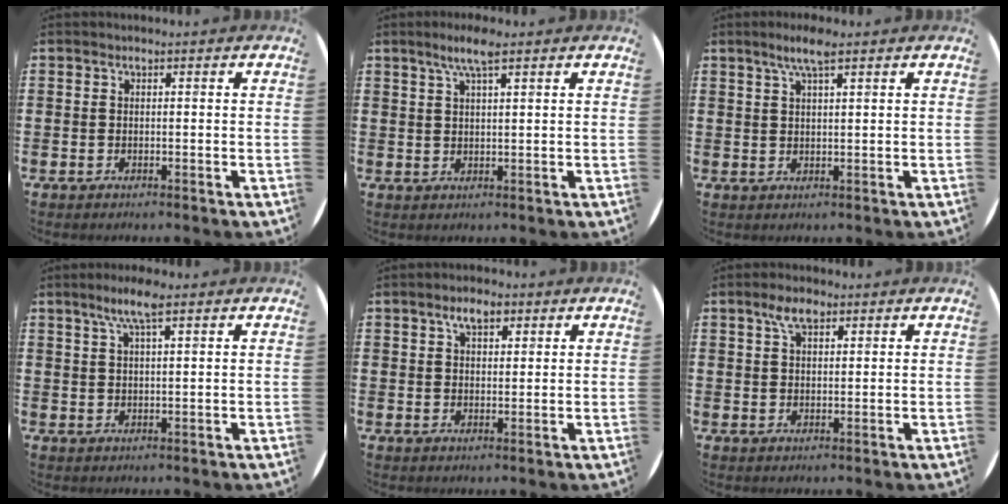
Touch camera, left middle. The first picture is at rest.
{"total": 4.2, "force": [2.9, 0.7, 3.0], "torque": [-0.063, 0.009, 0.049]}
{"total": 3.9, "force": [2.7, 0.6, 2.8], "torque": [-0.059, 0.008, 0.045]}
{"total": 4.8, "force": [3.1, 0.9, 3.5], "torque": [-0.066, 0.006, 0.051]}
{"total": 3.5, "force": [2.3, 1.7, 2.0], "torque": [-0.026, 0.003, 0.038]}
{"total": 3.9, "force": [2.6, 1.7, 2.4], "torque": [-0.044, 0.006, 0.045]}